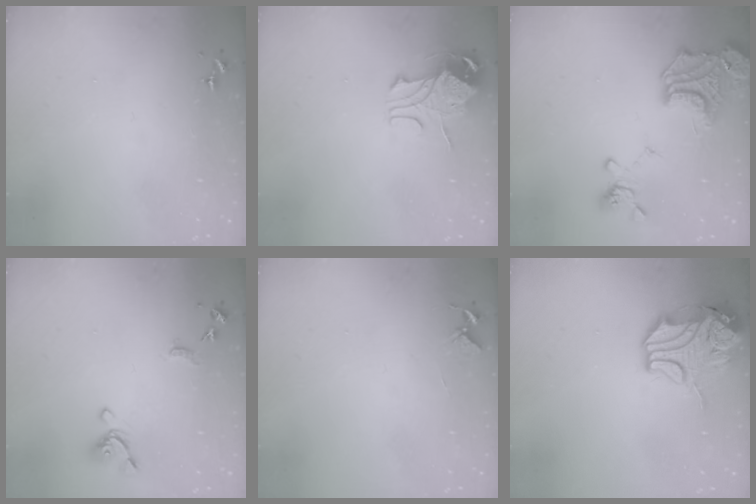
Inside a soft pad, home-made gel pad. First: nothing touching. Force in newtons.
{"total": 9.5, "press": 9.4, "slide": 1.3}
{"total": 20.9, "press": 20.7, "slide": 2.1}
{"total": 11.0, "press": 10.9, "slide": 1.2}
{"total": 3.9, "press": 3.9, "slide": 0.3}
{"total": 13.9, "press": 13.7, "slide": 2.0}